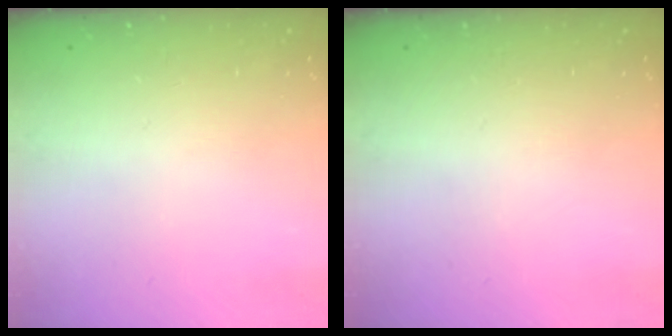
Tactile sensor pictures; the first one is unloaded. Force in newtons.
{"total": 0.0}